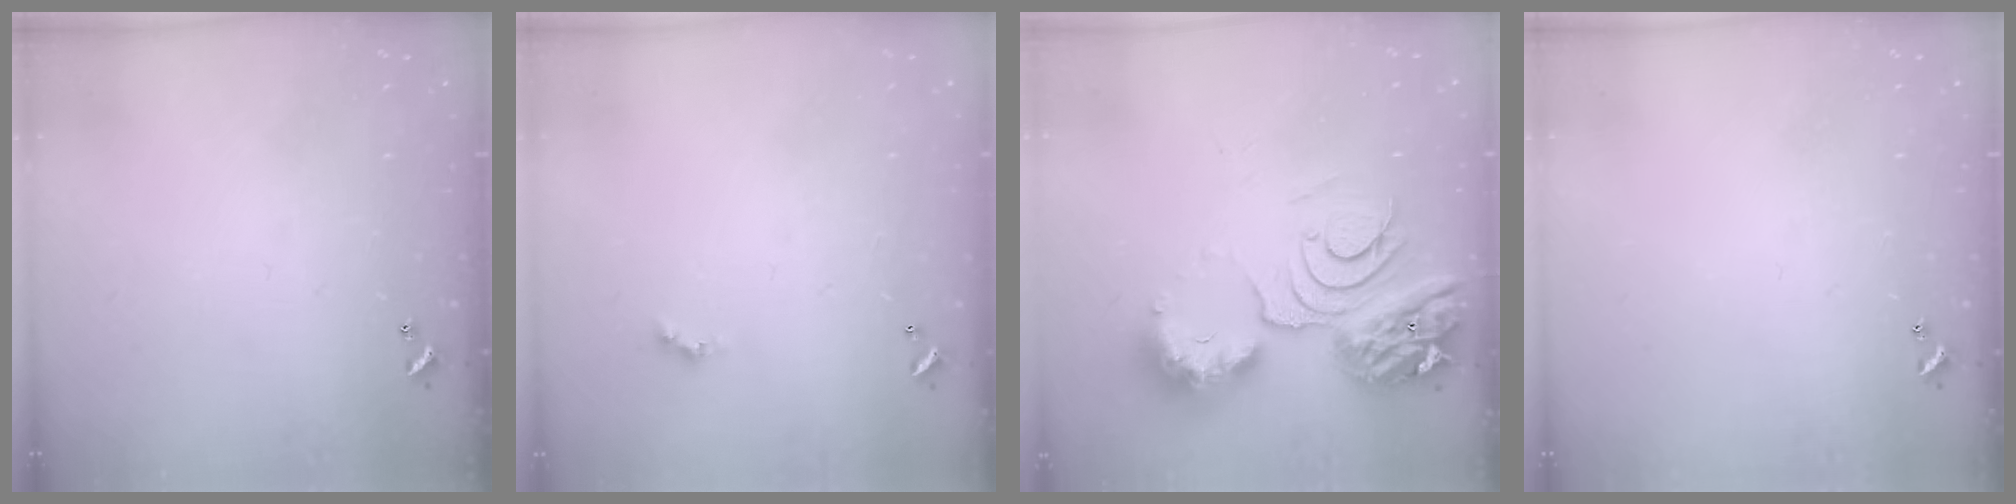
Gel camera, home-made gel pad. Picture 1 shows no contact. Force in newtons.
{"total": 0.0}
{"total": 14.1, "press": 14.1, "slide": 1.5}
{"total": 0.0}